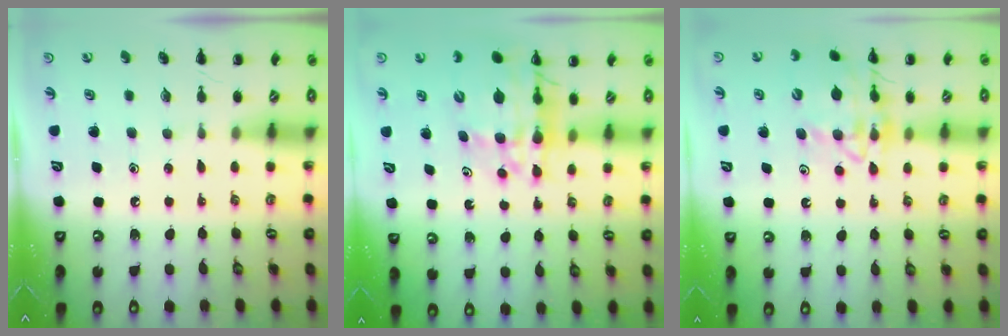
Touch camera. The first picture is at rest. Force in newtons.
{"total": 13.8, "press": 13.3, "slide": 3.7}
{"total": 15.4, "press": 15.2, "slide": 2.1}